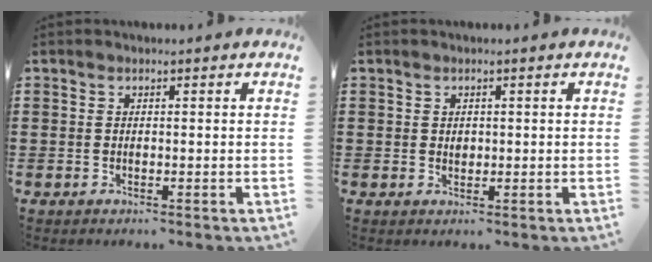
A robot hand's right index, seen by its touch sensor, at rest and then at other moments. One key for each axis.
{"total": 1.0, "fx": 0.3, "fy": 0.8, "fz": 0.5, "tx": -0.013, "ty": 0.005, "tz": 0.005}